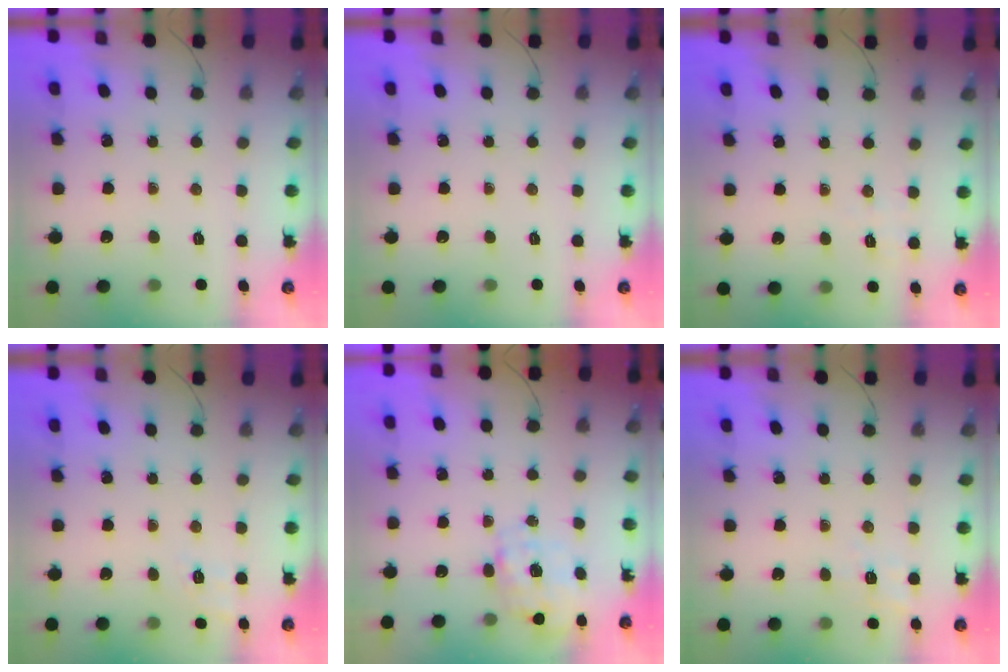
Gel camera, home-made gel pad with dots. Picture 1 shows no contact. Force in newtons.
{"total": 0.0}
{"total": 1.4, "press": 0.5, "slide": 1.3}
{"total": 3.3, "press": 2.6, "slide": 2.2}
{"total": 4.9, "press": 4.8, "slide": 0.9}
{"total": 2.2, "press": 0.2, "slide": 2.2}